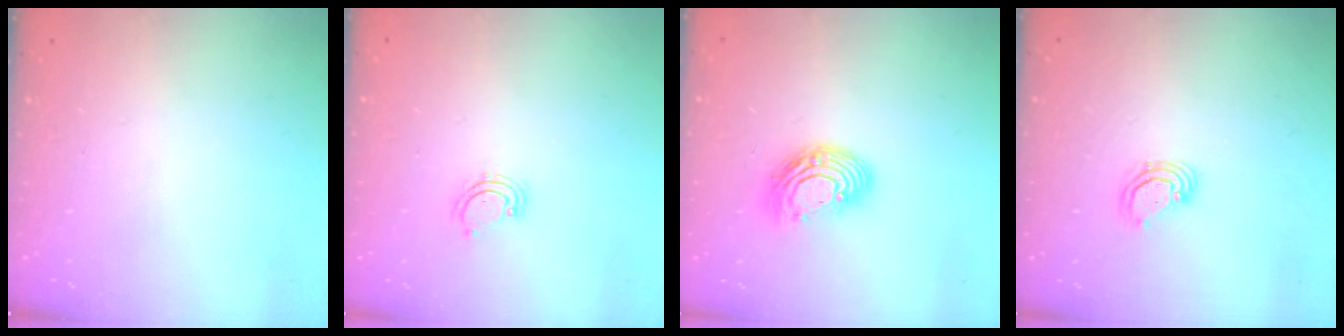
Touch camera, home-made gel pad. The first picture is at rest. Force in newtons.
{"total": 2.7, "press": 2.6, "slide": 0.5}
{"total": 11.8, "press": 11.7, "slide": 0.9}
{"total": 4.1, "press": 4.1, "slide": 0.3}